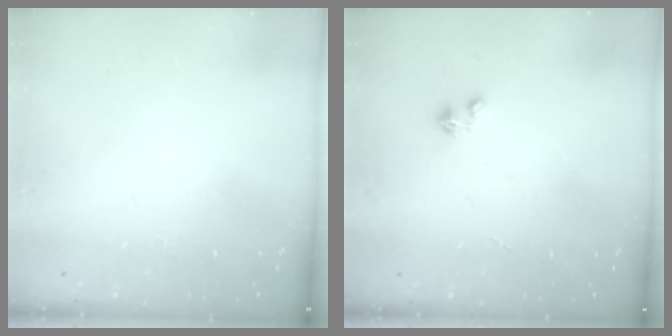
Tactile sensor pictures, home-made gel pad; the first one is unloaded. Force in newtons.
{"total": 0.5, "press": 0.5, "slide": 0.2}